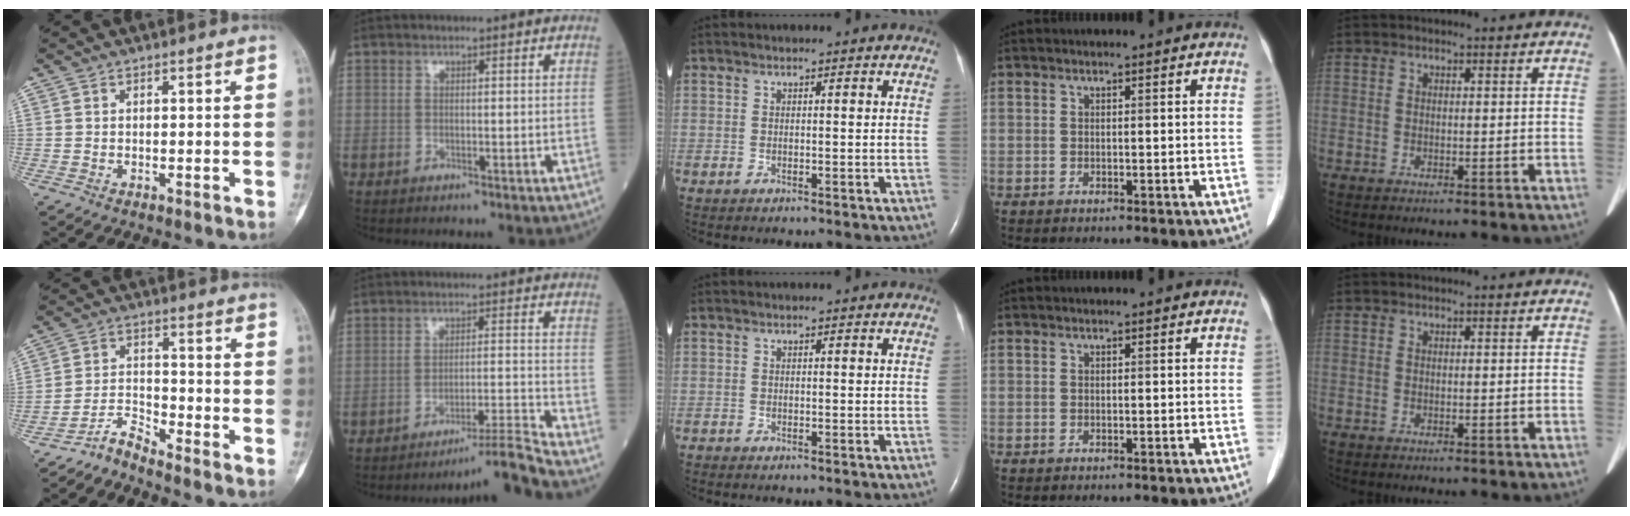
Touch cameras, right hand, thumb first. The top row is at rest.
{"thumb": {"total": 4.2, "force": [-4.1, 0.0, 0.6], "torque": [-0.013, 0.031, -0.085]}, "index": {"total": 7.6, "force": [-6.4, -4.2, 0.7], "torque": [-0.009, 0.001, -0.108]}}